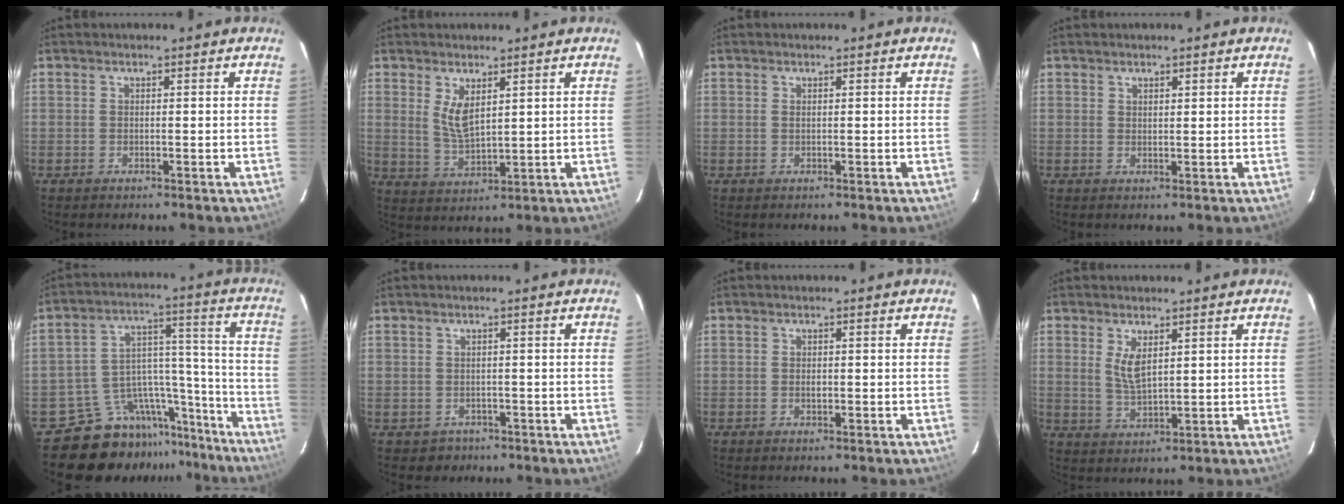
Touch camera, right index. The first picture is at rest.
{"total": 5.4, "force": [2.3, 2.2, 4.3], "torque": [-0.078, -0.011, 0.051]}
{"total": 0.0}
{"total": 1.1, "force": [0.9, 0.5, 0.4], "torque": [-0.004, 0.001, 0.016]}
{"total": 15.9, "force": [-14.3, 6.8, 0.8], "torque": [-0.006, 0.082, -0.217]}
{"total": 2.8, "force": [-1.0, 2.6, 0.1], "torque": [-0.003, 0.007, -0.008]}
{"total": 0.8, "force": [-0.1, 0.6, 0.5], "torque": [-0.007, 0.000, -0.001]}
{"total": 4.7, "force": [1.9, 1.9, 3.8], "torque": [-0.070, -0.007, 0.040]}